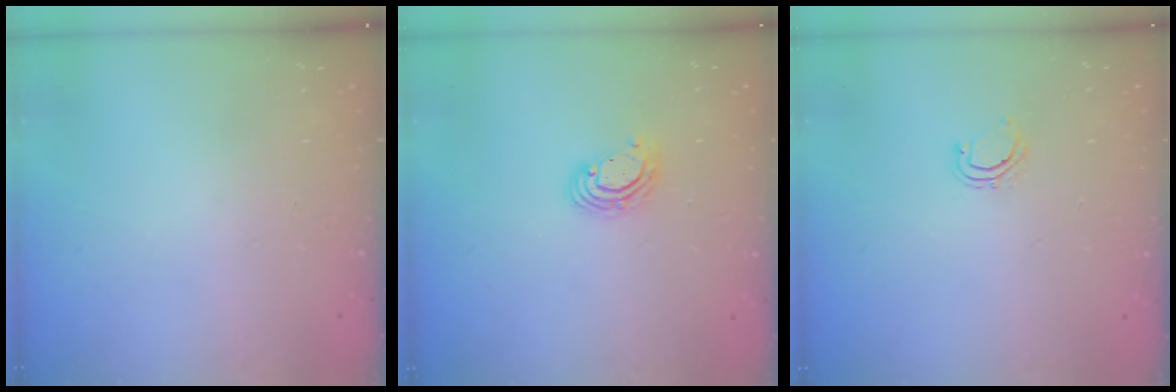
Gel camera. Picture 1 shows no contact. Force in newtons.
{"total": 5.1, "press": 5.1, "slide": 0.3}
{"total": 4.2, "press": 4.0, "slide": 1.2}